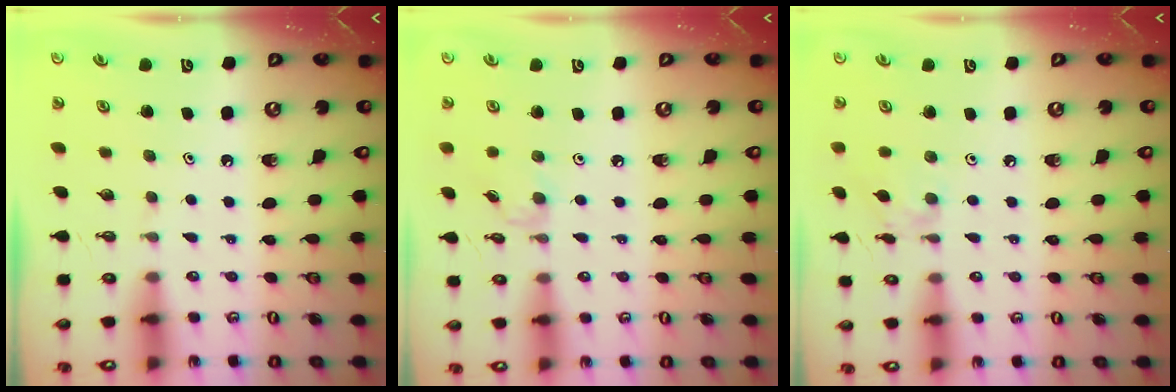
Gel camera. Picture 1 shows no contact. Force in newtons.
{"total": 3.0, "press": 3.0, "slide": 0.4}
{"total": 4.7, "press": 4.7, "slide": 0.3}